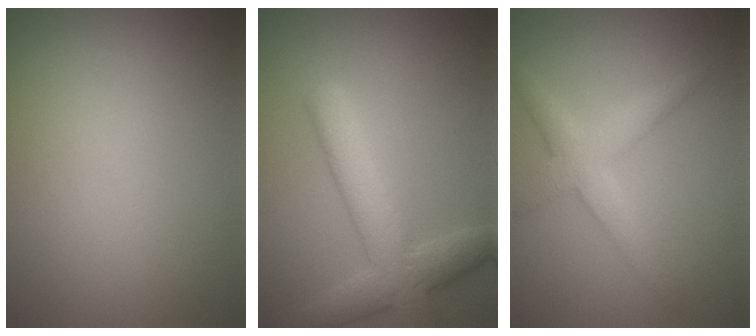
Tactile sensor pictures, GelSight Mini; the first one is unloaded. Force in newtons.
{"total": 5.2, "press": 5.2, "slide": 0.2}
{"total": 3.1, "press": 3.1, "slide": 0.0}